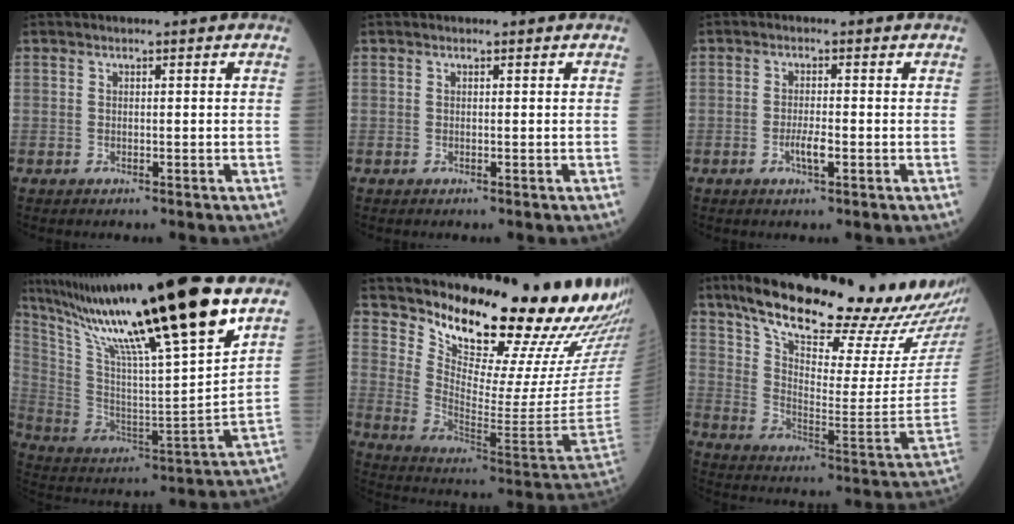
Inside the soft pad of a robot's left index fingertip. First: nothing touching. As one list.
[{"total": 0.0}, {"total": 2.5, "force": [-0.9, 0.4, 2.3], "torque": [-0.046, -0.001, -0.017]}, {"total": 27.6, "force": [19.8, 0.4, 19.2], "torque": [-0.335, -0.008, 0.341]}, {"total": 25.1, "force": [22.0, 2.1, 11.9], "torque": [-0.195, -0.129, 0.298]}, {"total": 27.1, "force": [22.9, 2.9, 14.2], "torque": [-0.227, -0.064, 0.320]}]